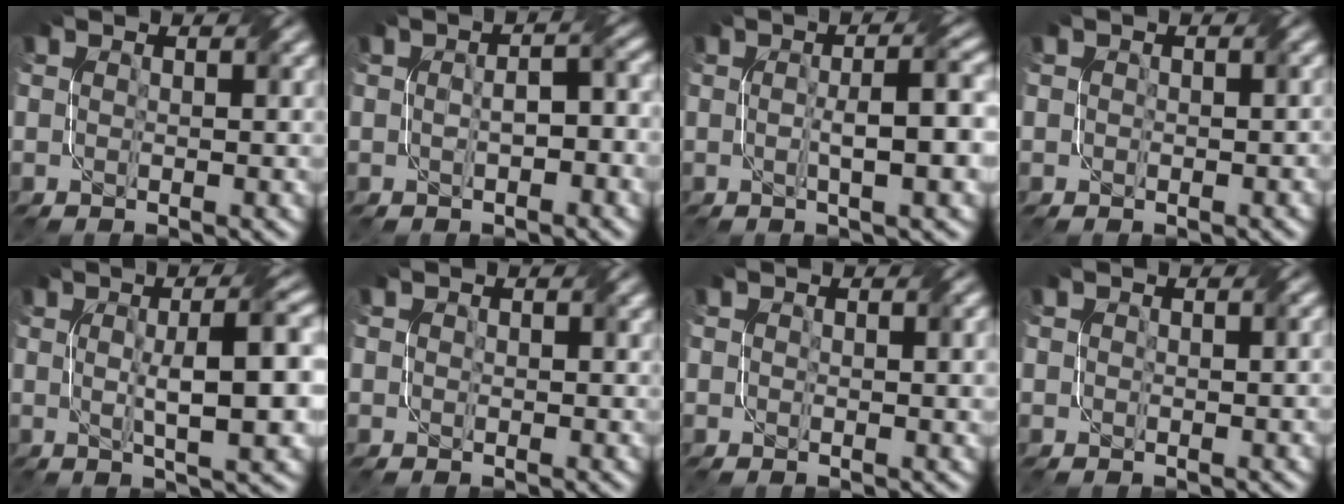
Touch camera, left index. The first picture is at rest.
{"total": 3.1, "force": [-0.6, 1.5, 2.7], "torque": [-0.042, 0.006, -0.005]}
{"total": 5.0, "force": [-0.2, 1.0, 4.9], "torque": [-0.076, 0.007, -0.001]}
{"total": 0.9, "force": [0.2, 0.9, 0.2], "torque": [0.000, -0.003, -0.002]}
{"total": 7.7, "force": [0.6, 1.8, 7.4], "torque": [-0.101, 0.010, 0.010]}
{"total": 0.9, "force": [0.5, 0.8, 0.1], "torque": [-0.001, -0.002, 0.004]}
{"total": 1.3, "force": [0.6, 0.7, 0.9], "torque": [-0.010, -0.001, 0.011]}
{"total": 0.5, "force": [0.2, 0.4, 0.2], "torque": [-0.004, -0.001, 0.002]}